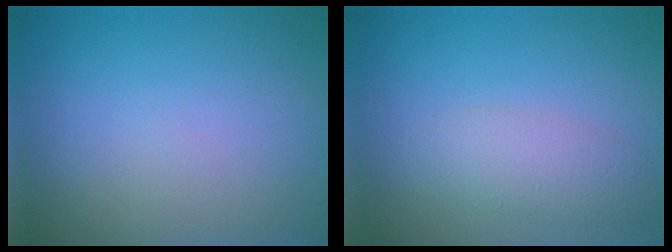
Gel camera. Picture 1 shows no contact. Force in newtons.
{"total": 2.9, "press": 2.9, "slide": 0.1}